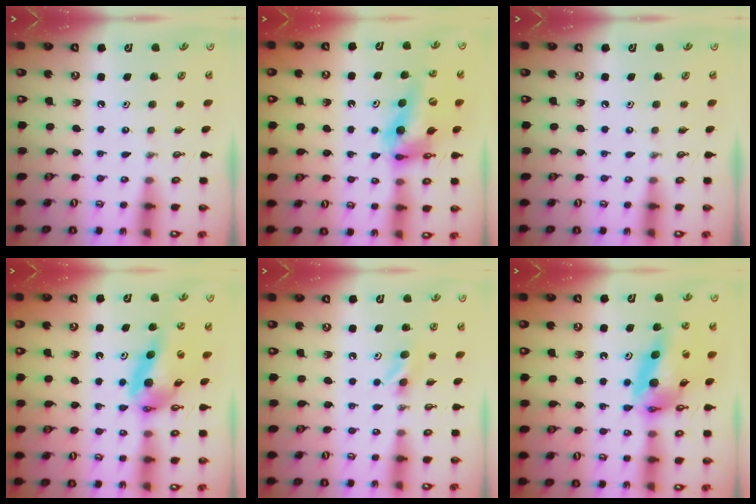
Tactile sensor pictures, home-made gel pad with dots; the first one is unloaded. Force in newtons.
{"total": 13.2, "press": 13.2, "slide": 1.2}
{"total": 0.0}
{"total": 11.1, "press": 11.0, "slide": 1.4}
{"total": 4.4, "press": 4.0, "slide": 1.7}
{"total": 15.9, "press": 15.7, "slide": 2.0}